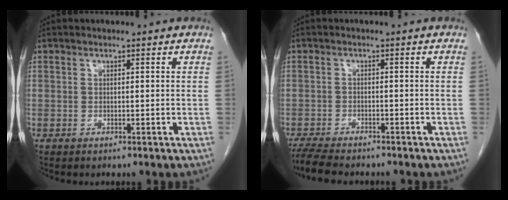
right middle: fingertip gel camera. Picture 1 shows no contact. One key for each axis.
{"total": 7.8, "fx": -6.7, "fy": 1.6, "fz": 3.6, "tx": -0.059, "ty": -0.016, "tz": -0.107}